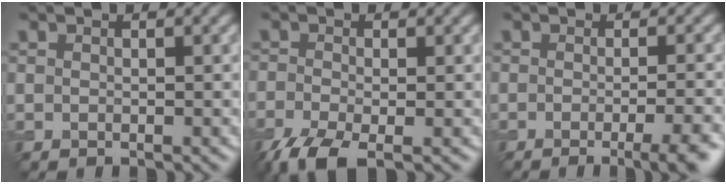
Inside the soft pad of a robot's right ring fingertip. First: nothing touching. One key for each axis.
{"total": 4.2, "fx": -2.8, "fy": 1.2, "fz": 2.9, "tx": -0.064, "ty": -0.011, "tz": -0.063}
{"total": 4.6, "fx": -2.0, "fy": 1.2, "fz": 3.9, "tx": -0.036, "ty": -0.001, "tz": -0.027}